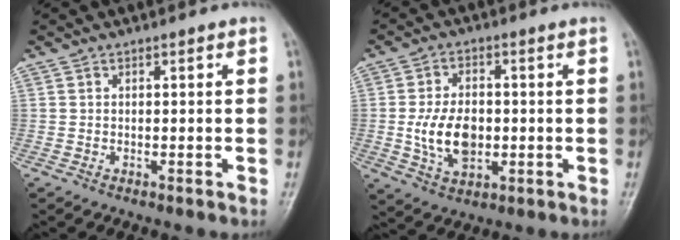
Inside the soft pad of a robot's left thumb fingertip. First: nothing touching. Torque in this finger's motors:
{"motor_torque": [1.20, 1.04, 0.46, -0.37, 0.24]}